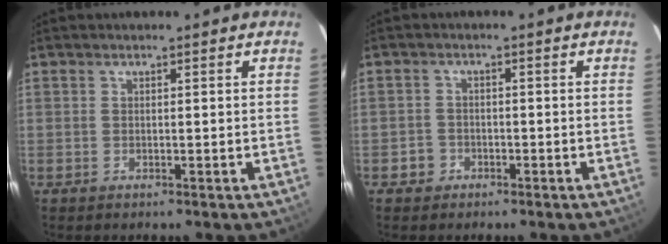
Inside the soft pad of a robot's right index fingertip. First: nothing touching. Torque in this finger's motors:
{"motor_torque": [-0.45, -0.15, -0.71, -0.21]}